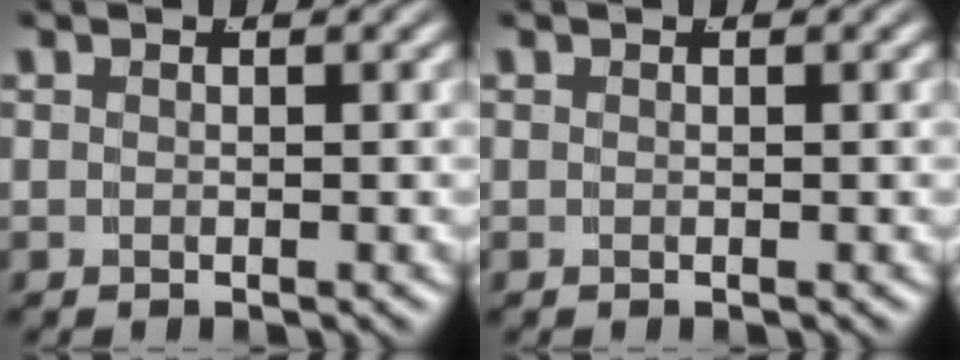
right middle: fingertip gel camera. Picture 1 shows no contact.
{"total": 0.0}